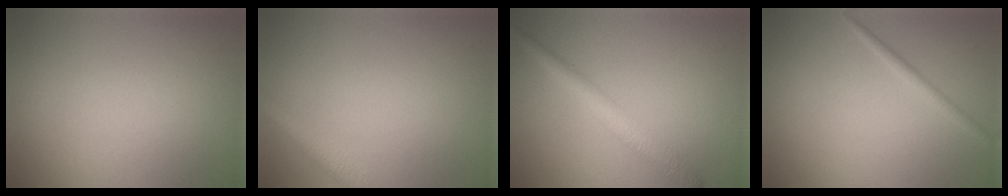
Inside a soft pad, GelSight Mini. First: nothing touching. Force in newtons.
{"total": 2.4, "press": 2.4, "slide": 0.1}
{"total": 3.2, "press": 3.2, "slide": 0.0}
{"total": 1.0, "press": 1.0, "slide": 0.1}